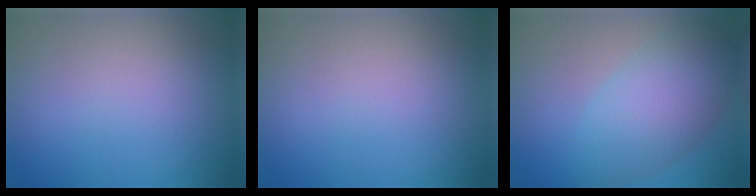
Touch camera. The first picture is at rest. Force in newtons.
{"total": 0.0}
{"total": 5.9, "press": 5.9, "slide": 0.3}